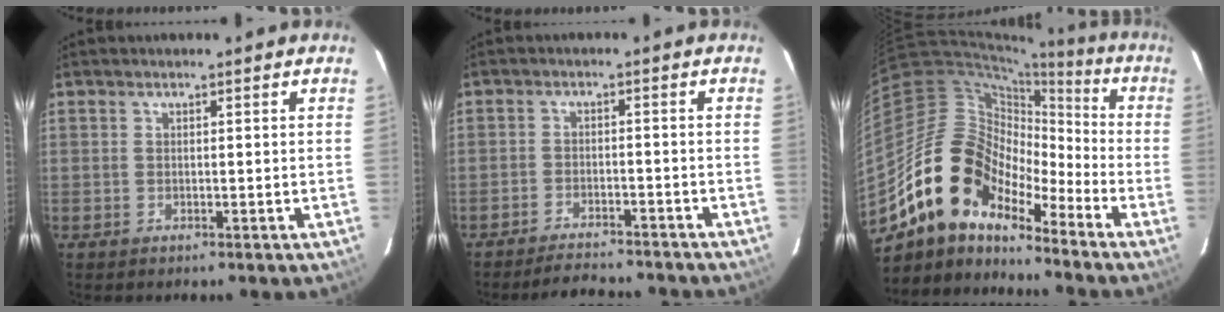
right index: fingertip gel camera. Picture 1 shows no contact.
{"total": 10.2, "force": [-9.3, 2.2, 3.5], "torque": [-0.084, -0.006, -0.132]}
{"total": 15.9, "force": [-11.7, 7.8, 7.4], "torque": [-0.133, 0.013, -0.229]}